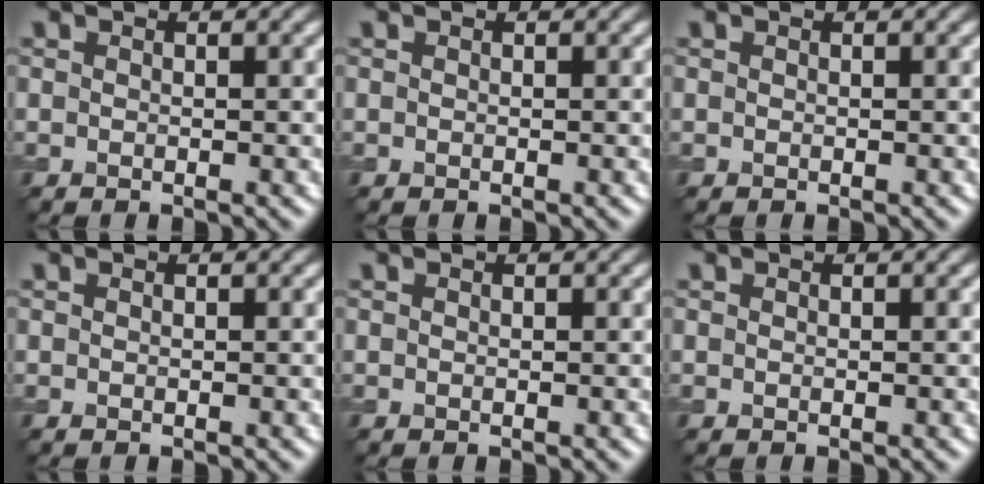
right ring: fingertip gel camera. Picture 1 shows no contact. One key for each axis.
{"total": 0.0}
{"total": 0.0}
{"total": 0.0}
{"total": 0.0}
{"total": 0.0}